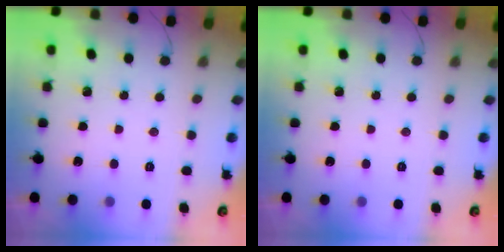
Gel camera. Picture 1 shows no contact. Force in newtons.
{"total": 0.0}